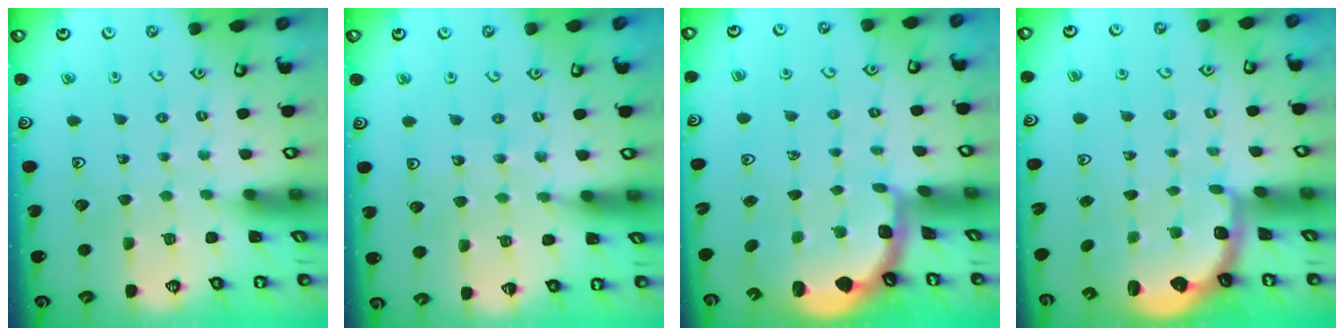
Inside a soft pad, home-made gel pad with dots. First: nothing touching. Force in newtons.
{"total": 6.9, "press": 6.7, "slide": 1.7}
{"total": 2.1, "press": 1.8, "slide": 1.0}
{"total": 2.5, "press": 1.9, "slide": 1.7}